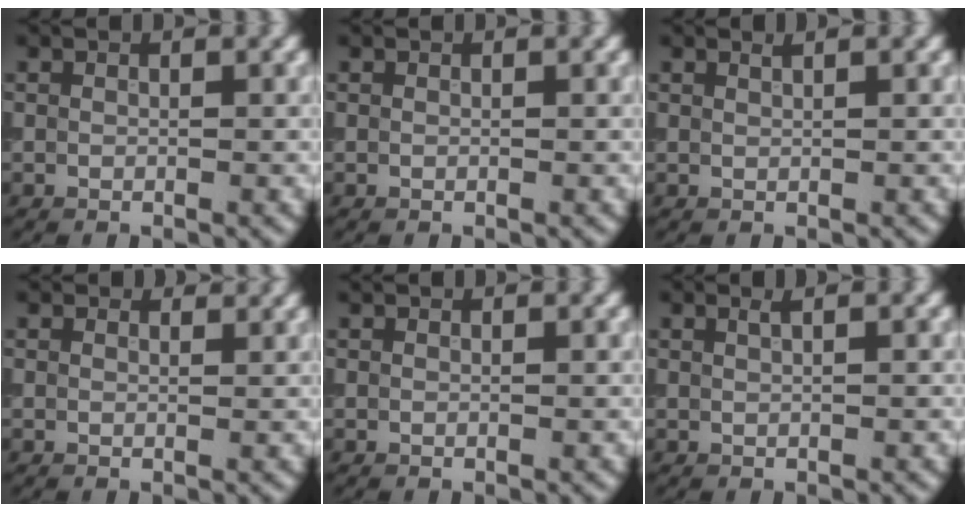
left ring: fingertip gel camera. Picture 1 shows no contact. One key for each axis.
{"total": 0.0}
{"total": 0.6, "fx": 0.5, "fy": 0.1, "fz": 0.3, "tx": -0.003, "ty": 0.000, "tz": 0.008}
{"total": 2.1, "fx": 2.0, "fy": 0.6, "fz": 0.4, "tx": -0.013, "ty": -0.001, "tz": 0.020}
{"total": 0.7, "fx": 0.7, "fy": 0.1, "fz": 0.1, "tx": -0.003, "ty": -0.001, "tz": 0.008}
{"total": 0.9, "fx": 0.5, "fy": 0.3, "fz": 0.7, "tx": -0.008, "ty": 0.001, "tz": 0.006}